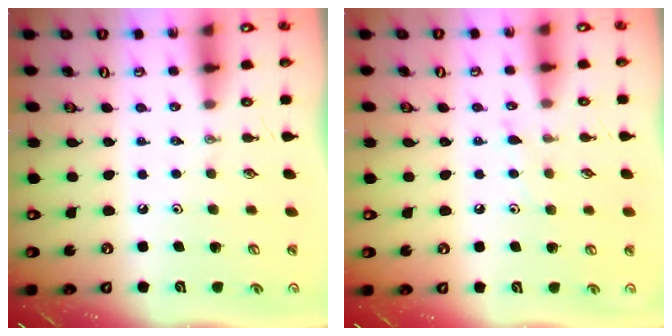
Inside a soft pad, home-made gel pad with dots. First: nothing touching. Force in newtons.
{"total": 5.5, "press": 5.4, "slide": 0.6}